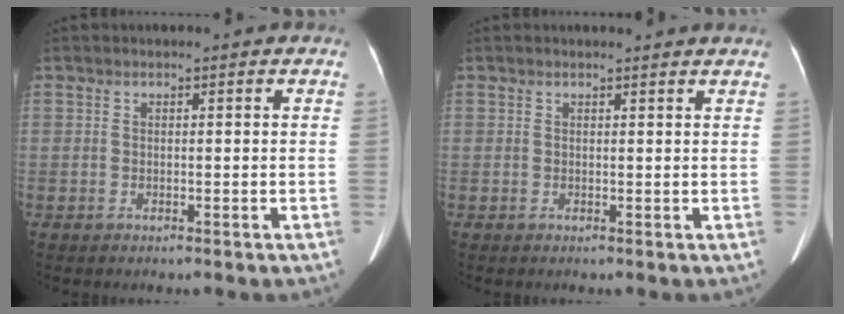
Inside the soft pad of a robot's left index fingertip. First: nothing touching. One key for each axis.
{"total": 3.4, "fx": 3.3, "fy": -0.1, "fz": 0.7, "tx": -0.013, "ty": 0.003, "tz": 0.030}